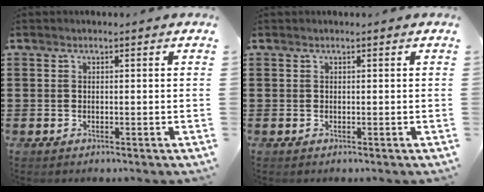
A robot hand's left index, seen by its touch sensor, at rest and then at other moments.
{"total": 0.0}